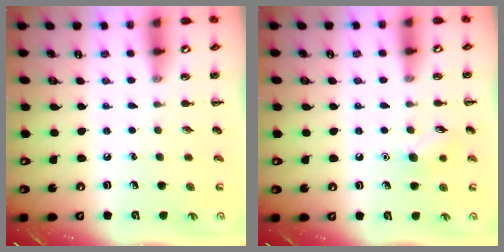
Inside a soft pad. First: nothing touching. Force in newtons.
{"total": 7.1, "press": 6.8, "slide": 1.9}